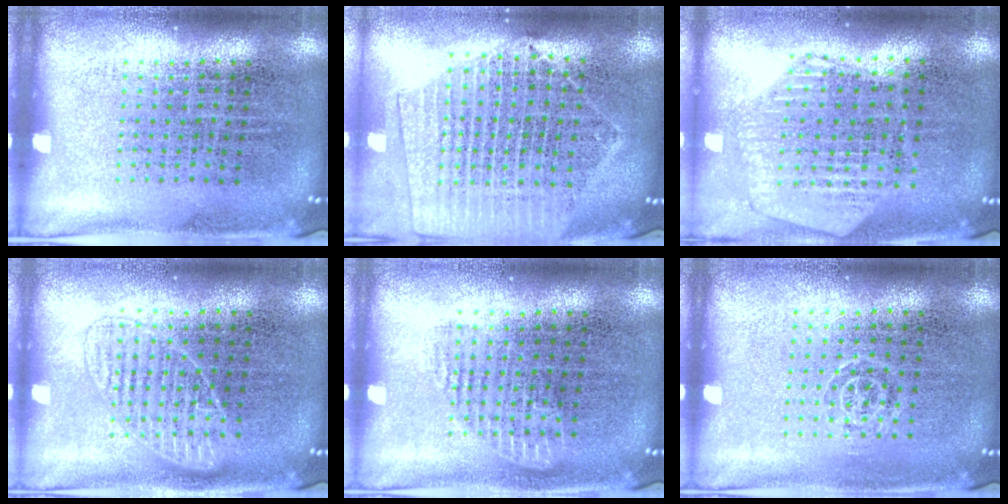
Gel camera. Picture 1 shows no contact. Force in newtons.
{"total": 1.9, "press": 1.8, "slide": 0.7}
{"total": 1.1, "press": 1.1, "slide": 0.2}
{"total": 2.3, "press": 2.2, "slide": 0.3}
{"total": 1.3, "press": 1.2, "slide": 0.4}
{"total": 0.7, "press": 0.5, "slide": 0.4}